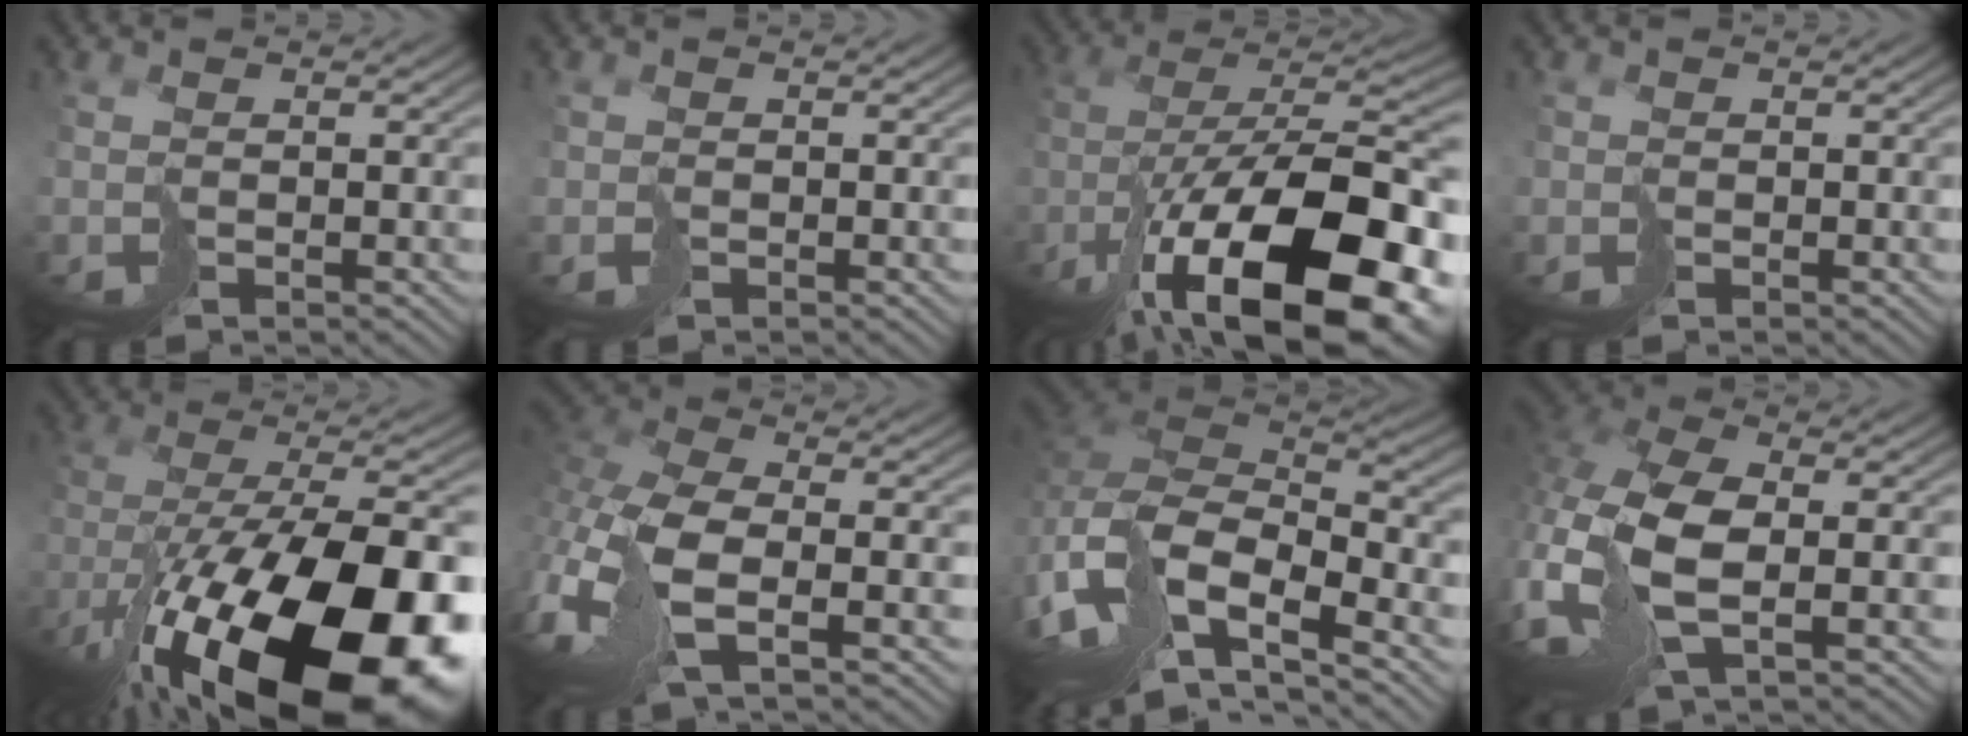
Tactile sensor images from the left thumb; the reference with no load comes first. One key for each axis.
{"total": 0.6, "fx": -0.1, "fy": 0.5, "fz": -0.3, "tx": 0.011, "ty": -0.001, "tz": -0.005}
{"total": 19.5, "fx": -10.9, "fy": 7.2, "fz": 14.5, "tx": -0.238, "ty": -0.023, "tz": -0.164}
{"total": 0.8, "fx": -0.2, "fy": 0.7, "fz": -0.4, "tx": 0.013, "ty": 0.001, "tz": -0.007}
{"total": 20.3, "fx": -11.1, "fy": 7.7, "fz": 15.1, "tx": -0.252, "ty": -0.066, "tz": -0.155}
{"total": 11.2, "fx": -4.2, "fy": 4.7, "fz": 9.3, "tx": -0.245, "ty": -0.013, "tz": -0.094}
{"total": 13.3, "fx": -8.3, "fy": 6.3, "fz": 8.2, "tx": -0.204, "ty": -0.037, "tz": -0.140}
{"total": 12.0, "fx": -2.3, "fy": 6.1, "fz": 10.1, "tx": -0.260, "ty": -0.016, "tz": -0.044}